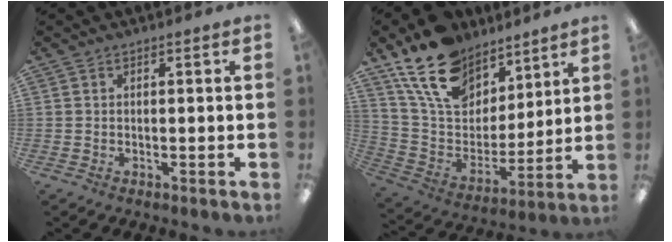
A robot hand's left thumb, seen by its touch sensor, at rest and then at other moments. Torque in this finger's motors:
{"motor_torque": [2.48, 1.75, 1.74, -1.03, 0.39]}